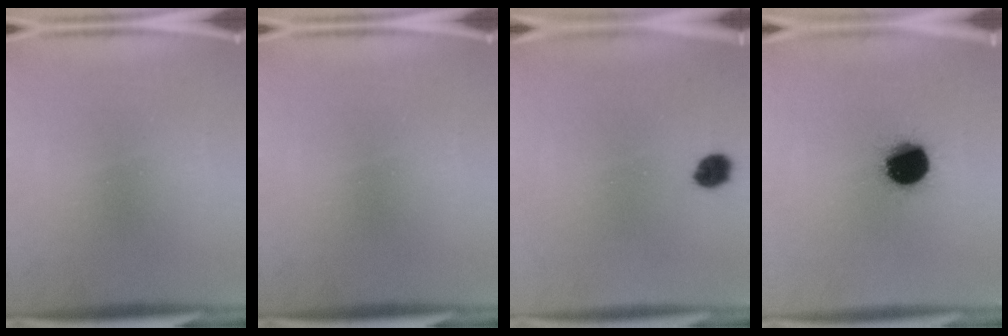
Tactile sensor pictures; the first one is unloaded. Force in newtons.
{"total": 0.0}
{"total": 3.8}
{"total": 14.2}